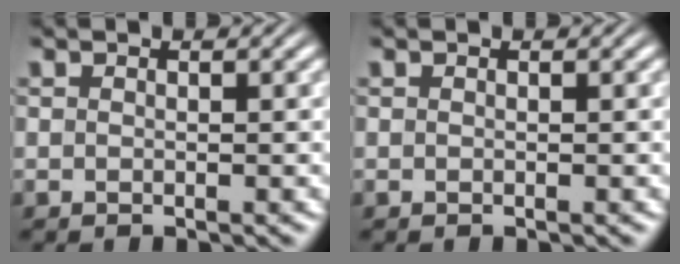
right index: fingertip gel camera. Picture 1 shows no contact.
{"total": 0.0}